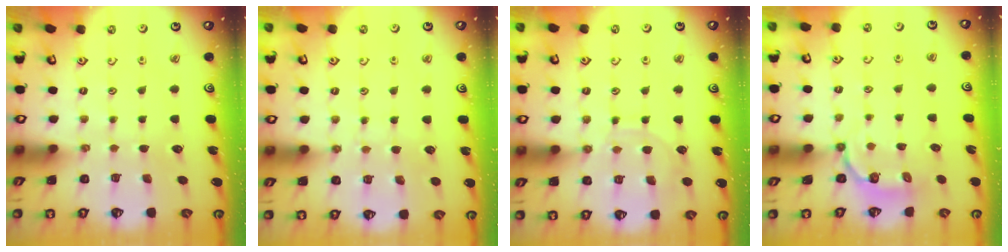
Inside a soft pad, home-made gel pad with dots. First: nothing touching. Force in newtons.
{"total": 5.9, "press": 5.9, "slide": 0.5}
{"total": 9.0, "press": 9.0, "slide": 0.7}
{"total": 3.9, "press": 2.8, "slide": 2.7}